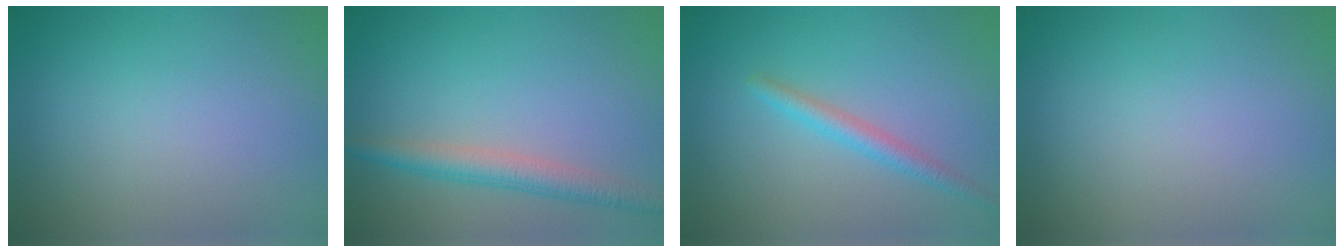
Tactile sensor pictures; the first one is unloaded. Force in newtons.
{"total": 3.5, "press": 3.5, "slide": 0.1}
{"total": 2.2, "press": 2.2, "slide": 0.0}
{"total": 0.0}